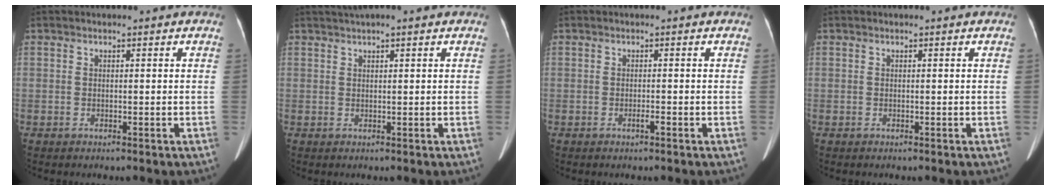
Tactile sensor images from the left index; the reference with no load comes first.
{"total": 2.8, "force": [2.2, -0.1, 1.8], "torque": [-0.029, 0.026, 0.040]}
{"total": 0.8, "force": [-0.6, 0.0, 0.6], "torque": [-0.011, 0.000, -0.011]}
{"total": 0.0}